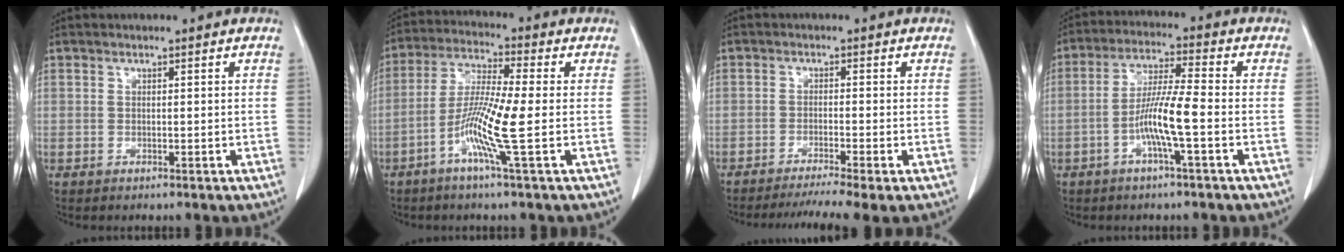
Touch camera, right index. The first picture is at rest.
{"total": 9.6, "force": [-2.9, -0.8, 9.1], "torque": [-0.183, -0.011, -0.065]}
{"total": 7.1, "force": [-5.6, -0.9, 4.3], "torque": [-0.064, -0.014, -0.088]}
{"total": 7.9, "force": [-2.4, -0.1, 7.5], "torque": [-0.151, 0.004, -0.049]}